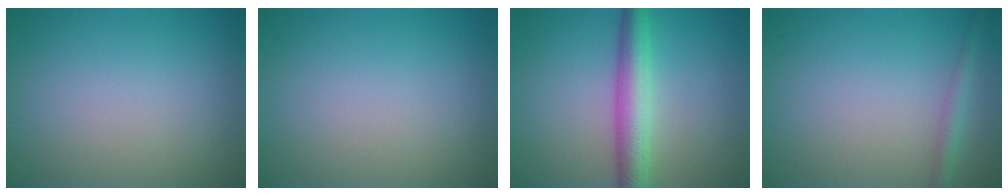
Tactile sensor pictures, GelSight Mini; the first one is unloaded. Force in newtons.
{"total": 0.0}
{"total": 4.6, "press": 4.6, "slide": 0.1}
{"total": 1.8, "press": 1.8, "slide": 0.1}